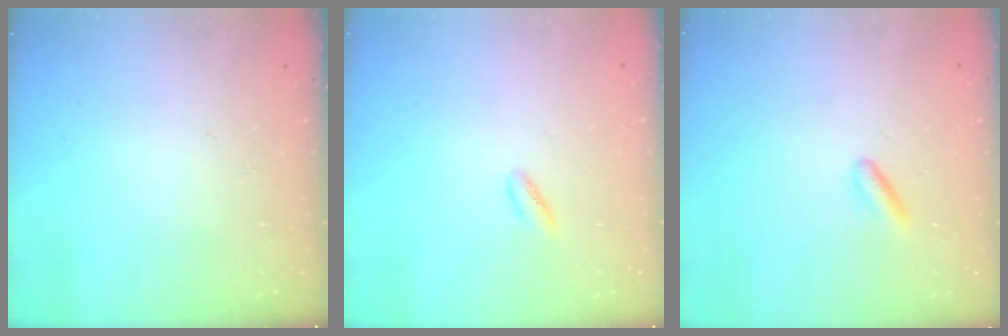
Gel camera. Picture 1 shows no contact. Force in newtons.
{"total": 3.3, "press": 3.0, "slide": 1.2}
{"total": 2.1, "press": 1.9, "slide": 0.9}